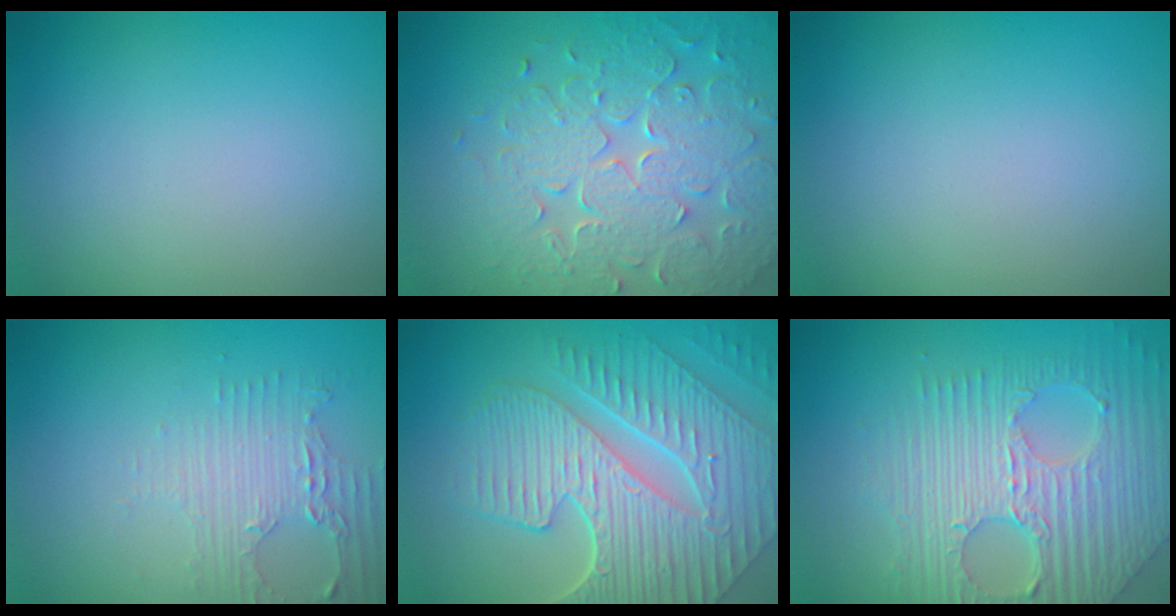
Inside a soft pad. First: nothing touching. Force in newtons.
{"total": 7.9, "press": 5.7, "slide": 5.5}
{"total": 0.0}
{"total": 3.5, "press": 2.6, "slide": 2.3}
{"total": 10.6, "press": 7.3, "slide": 7.7}
{"total": 8.9, "press": 6.0, "slide": 6.6}